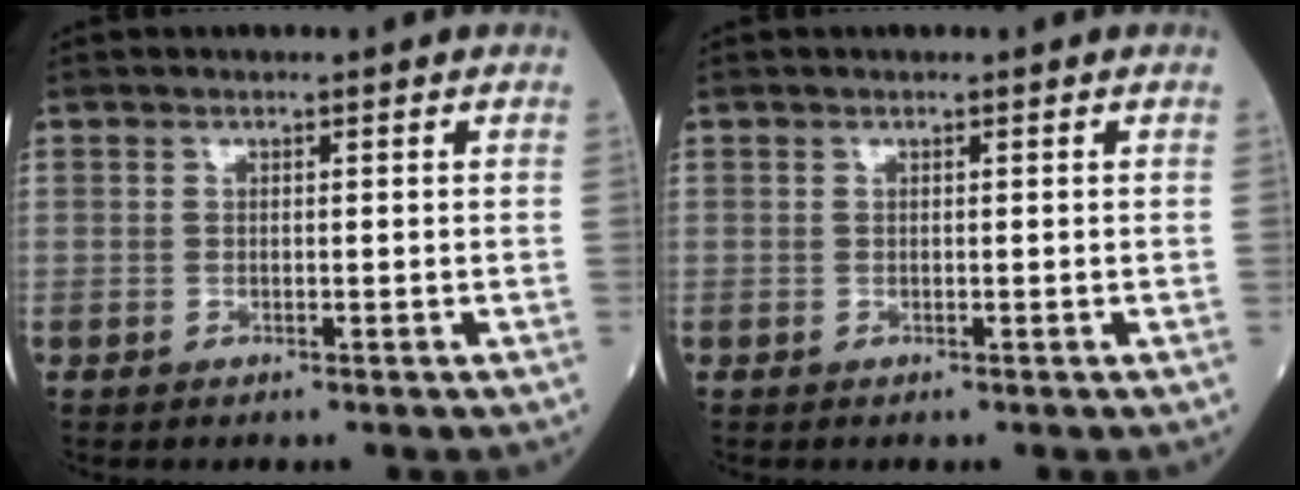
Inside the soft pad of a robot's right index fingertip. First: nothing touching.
{"total": 0.0}